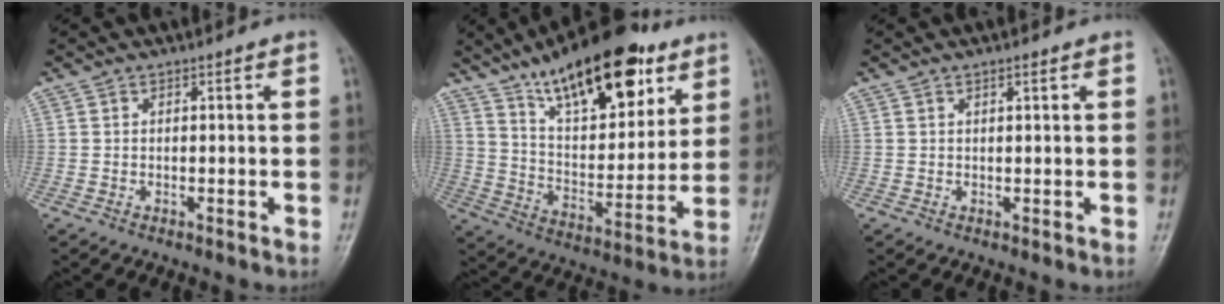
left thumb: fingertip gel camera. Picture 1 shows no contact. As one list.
[{"total": 23.2, "force": [14.2, 9.4, 15.7], "torque": [-0.206, -0.054, 0.240]}, {"total": 0.9, "force": [0.5, 0.2, 0.6], "torque": [-0.011, -0.001, 0.009]}]